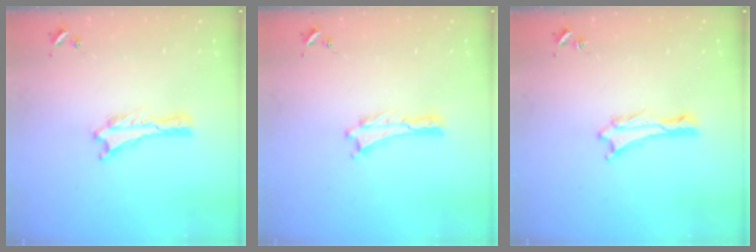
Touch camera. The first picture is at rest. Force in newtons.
{"total": 0.0}
{"total": 0.8, "press": 0.7, "slide": 0.1}